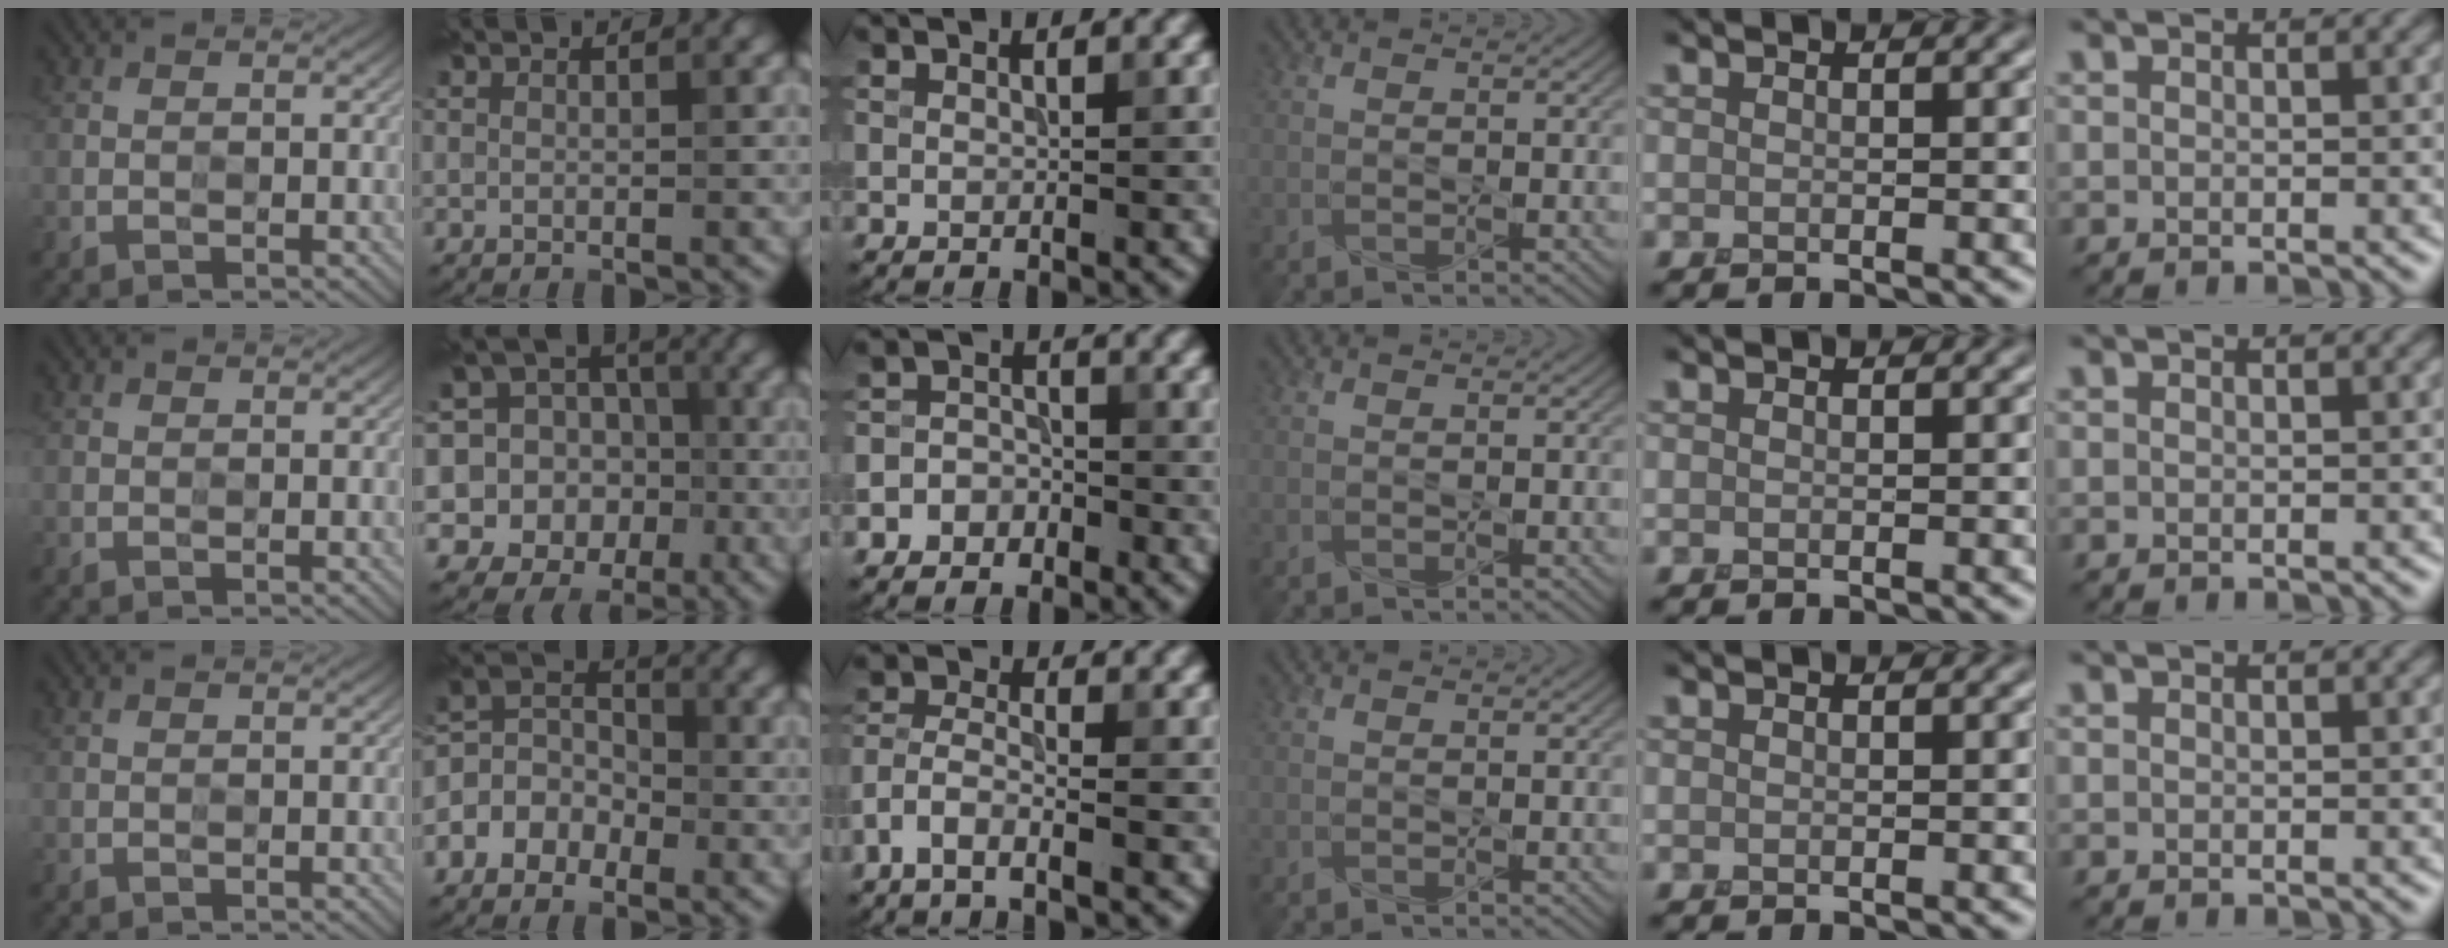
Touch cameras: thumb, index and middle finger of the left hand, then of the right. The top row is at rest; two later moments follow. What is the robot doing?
{"motion": "press", "object": "memory foam"}